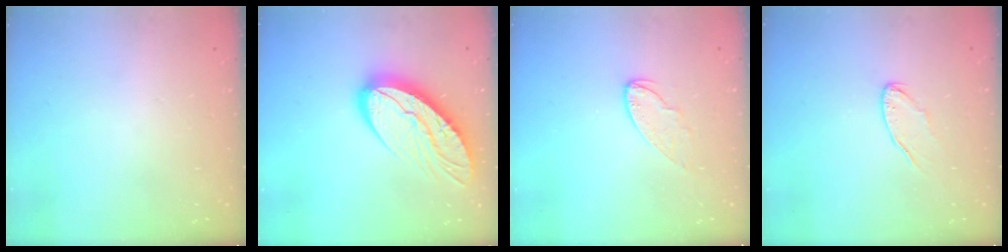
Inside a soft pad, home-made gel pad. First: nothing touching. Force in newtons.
{"total": 14.5, "press": 14.5, "slide": 1.3}
{"total": 6.8, "press": 6.8, "slide": 0.4}
{"total": 5.4, "press": 5.4, "slide": 0.5}